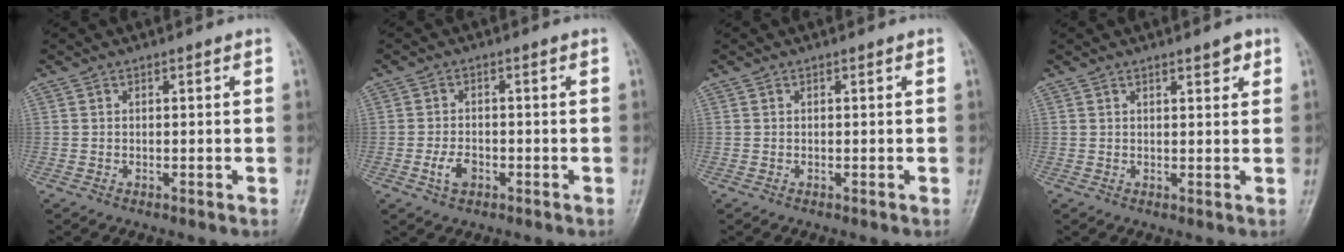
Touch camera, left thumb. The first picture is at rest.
{"total": 3.4, "force": [-1.4, 2.1, 2.3], "torque": [-0.043, 0.008, -0.025]}
{"total": 0.0}
{"total": 2.6, "force": [1.6, 0.8, 1.9], "torque": [-0.018, -0.007, 0.020]}